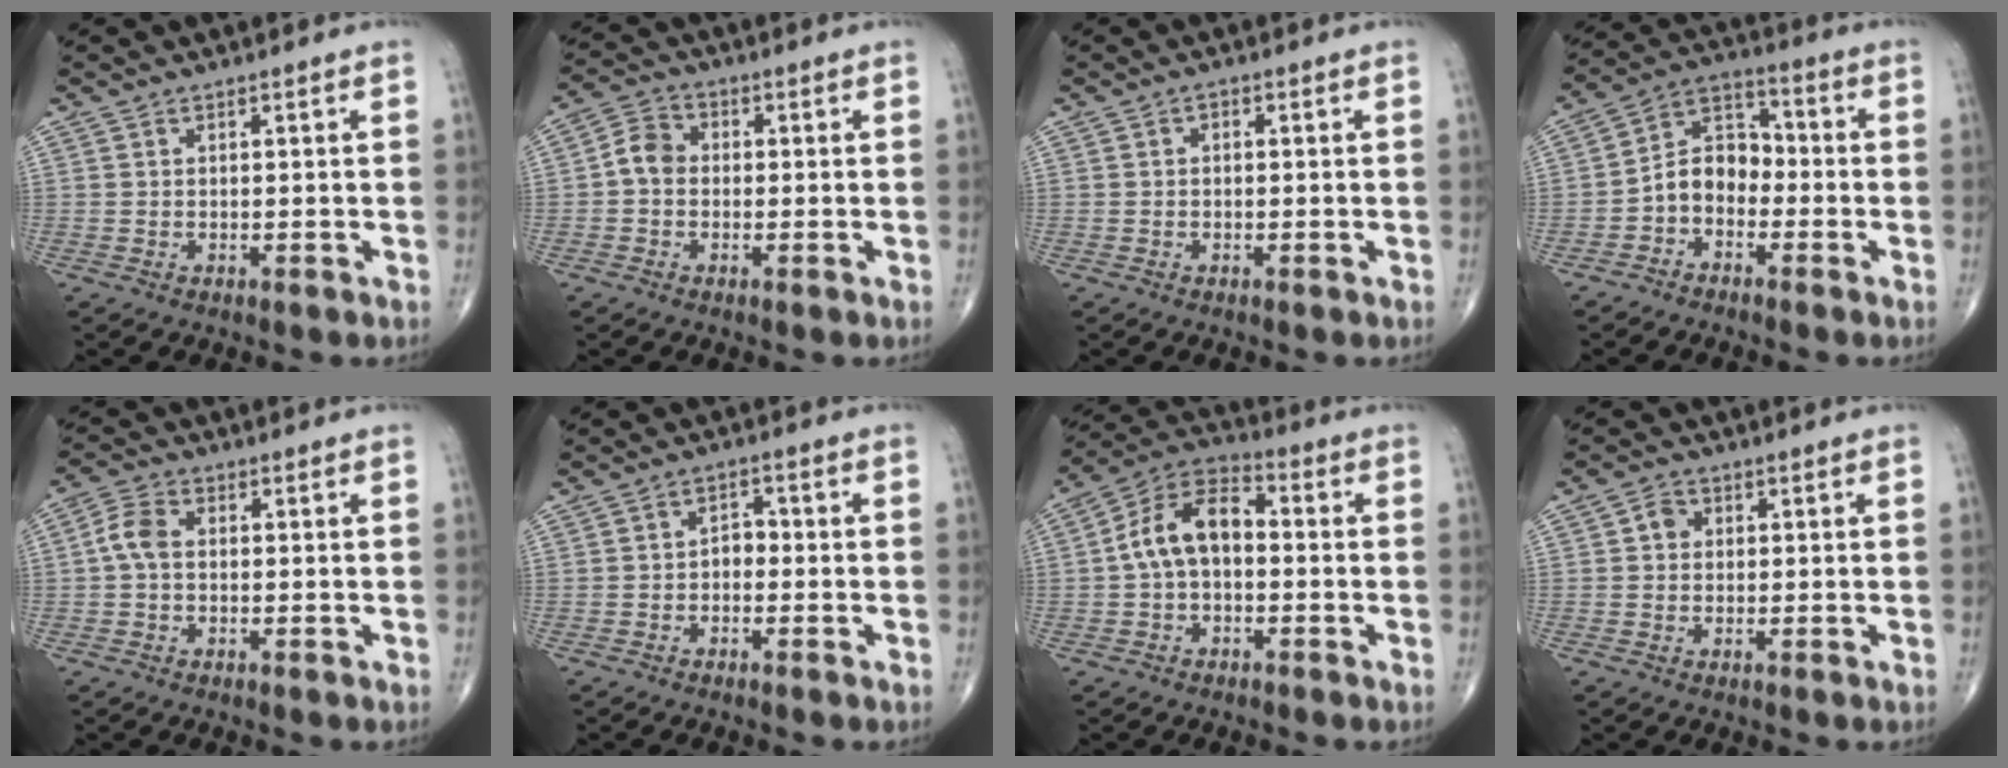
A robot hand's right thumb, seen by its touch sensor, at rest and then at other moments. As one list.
[{"total": 4.8, "force": [-0.5, 3.9, 2.7], "torque": [-0.040, 0.017, -0.021]}, {"total": 1.0, "force": [0.0, 0.7, 0.7], "torque": [-0.004, 0.003, -0.006]}, {"total": 8.1, "force": [-2.6, 5.8, 4.9], "torque": [-0.063, 0.042, -0.064]}, {"total": 4.5, "force": [-0.1, 2.9, 3.4], "torque": [-0.067, 0.013, -0.010]}, {"total": 2.6, "force": [-0.8, 1.8, 1.7], "torque": [-0.013, 0.017, -0.023]}, {"total": 10.8, "force": [-0.2, 6.5, 8.5], "torque": [-0.147, 0.039, -0.018]}, {"total": 2.4, "force": [0.3, 2.1, 1.2], "torque": [-0.009, 0.007, 0.000]}]